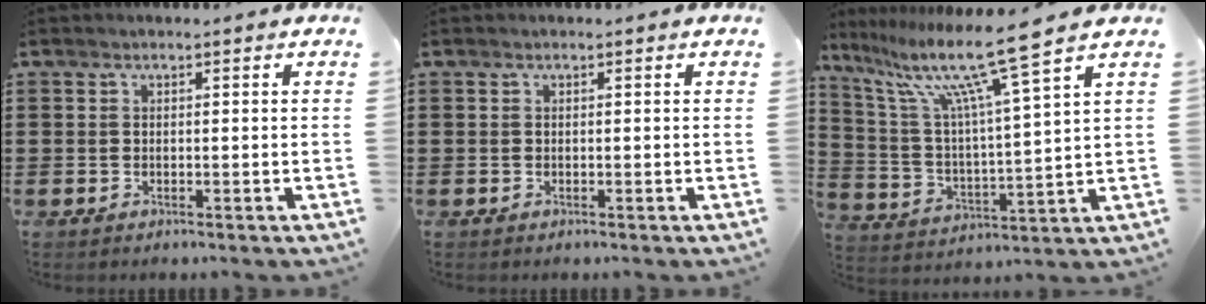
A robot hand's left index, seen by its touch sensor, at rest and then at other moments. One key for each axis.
{"total": 0.0}
{"total": 12.2, "fx": 9.2, "fy": -0.1, "fz": 8.0, "tx": -0.180, "ty": -0.052, "tz": 0.145}